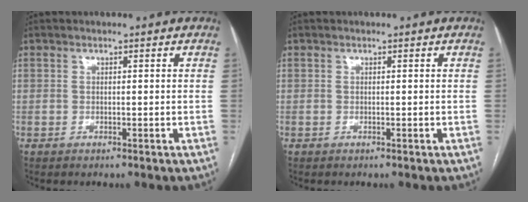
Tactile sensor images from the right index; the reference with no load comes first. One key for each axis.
{"total": 0.0}